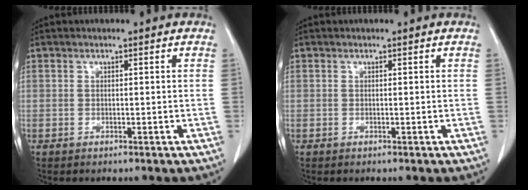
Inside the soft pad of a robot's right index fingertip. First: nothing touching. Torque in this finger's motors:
{"motor_torque": [0.00, 0.00, 0.00, 0.00]}